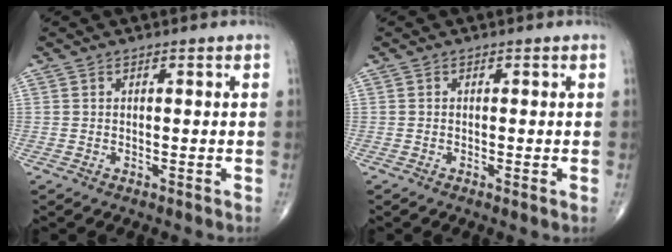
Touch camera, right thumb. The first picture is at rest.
{"total": 0.8, "force": [-0.2, 0.0, 0.8], "torque": [-0.020, -0.004, -0.007]}